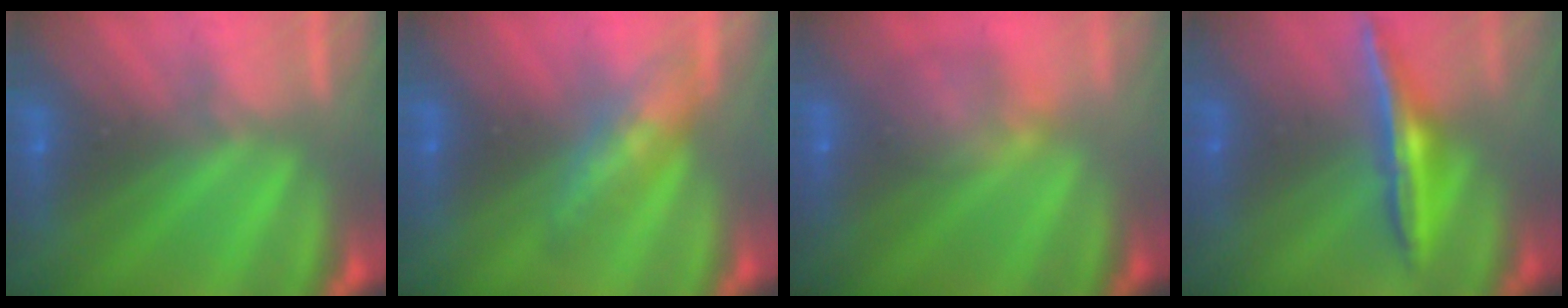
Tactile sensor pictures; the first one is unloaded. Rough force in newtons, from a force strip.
{"total": 4.5}
{"total": 9.2}
{"total": 1.5}